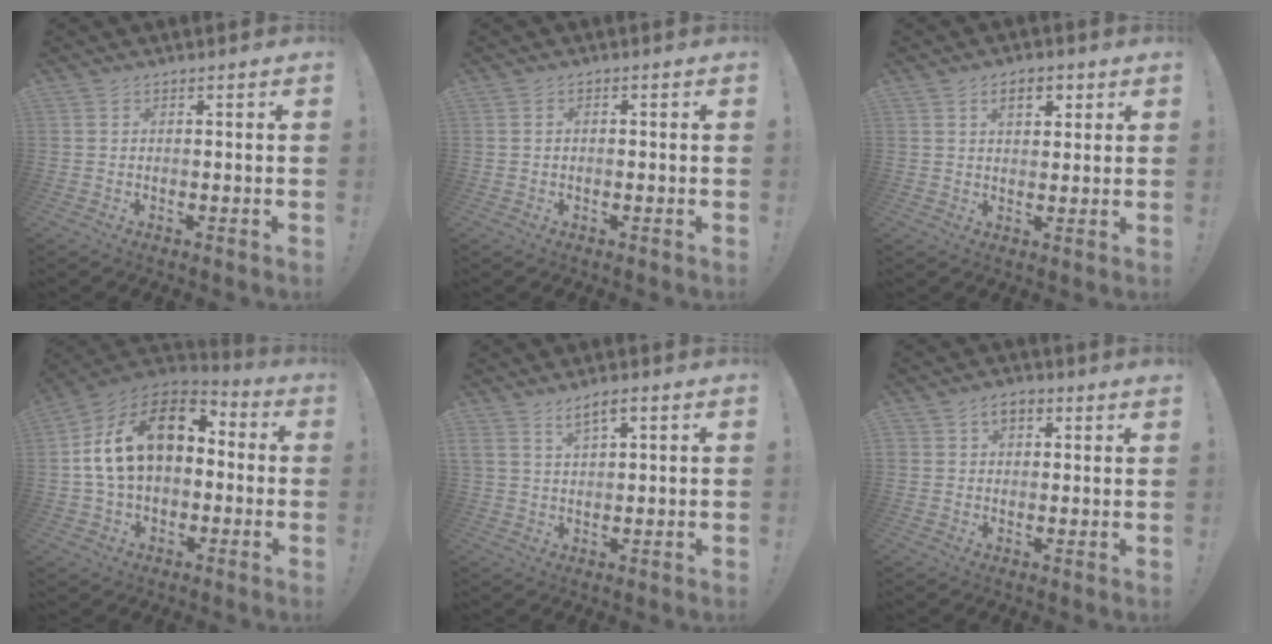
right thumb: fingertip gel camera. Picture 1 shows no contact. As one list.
[{"total": 1.0, "force": [-0.5, 0.6, 0.6], "torque": [-0.012, 0.003, -0.008]}, {"total": 5.9, "force": [2.8, 3.3, 4.0], "torque": [-0.055, 0.000, 0.045]}, {"total": 19.8, "force": [5.1, 12.6, 14.4], "torque": [-0.233, -0.004, 0.094]}, {"total": 4.7, "force": [2.9, 1.8, 3.2], "torque": [-0.060, -0.007, 0.052]}, {"total": 4.4, "force": [1.9, 2.9, 2.7], "torque": [-0.051, 0.006, 0.035]}]